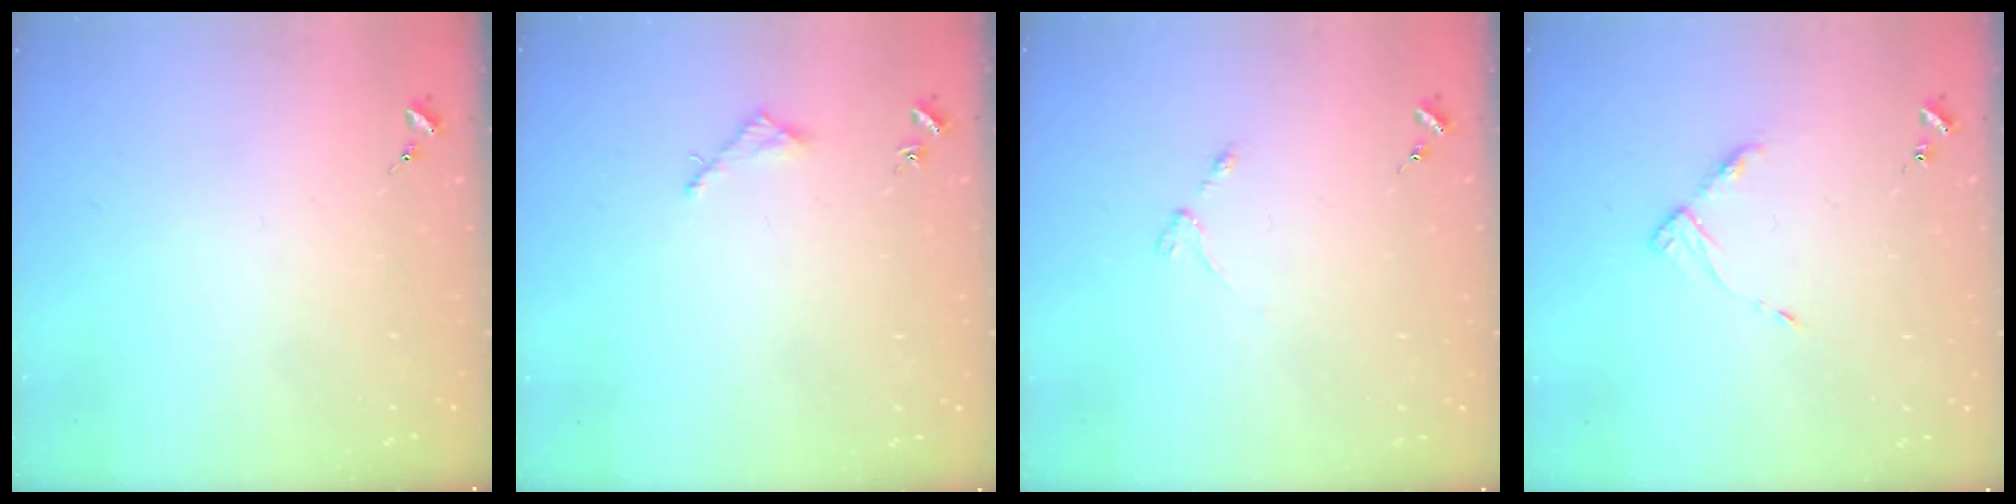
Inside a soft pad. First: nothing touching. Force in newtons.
{"total": 2.0, "press": 2.0, "slide": 0.1}
{"total": 2.9, "press": 2.8, "slide": 0.4}
{"total": 5.4, "press": 5.3, "slide": 0.6}